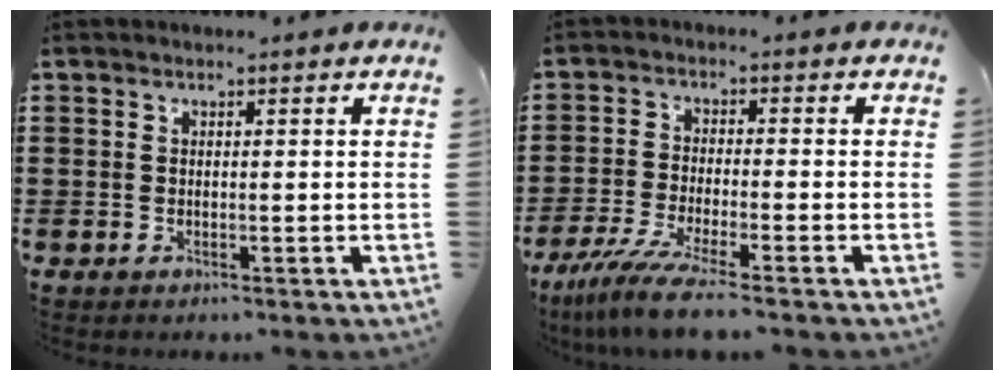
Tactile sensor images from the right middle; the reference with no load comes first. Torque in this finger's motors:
{"motor_torque": [1.48, -0.65, 0.25, 0.21]}